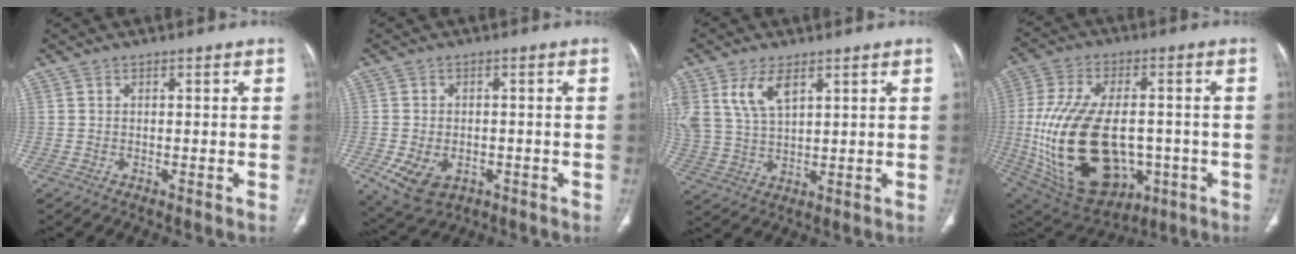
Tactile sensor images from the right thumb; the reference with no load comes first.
{"total": 8.0, "force": [-2.9, 5.5, 5.0], "torque": [-0.089, 0.005, -0.035]}
{"total": 8.6, "force": [4.4, 4.1, 6.1], "torque": [-0.125, -0.010, 0.096]}
{"total": 26.9, "force": [-3.8, 16.0, 21.3], "torque": [-0.427, -0.005, -0.027]}